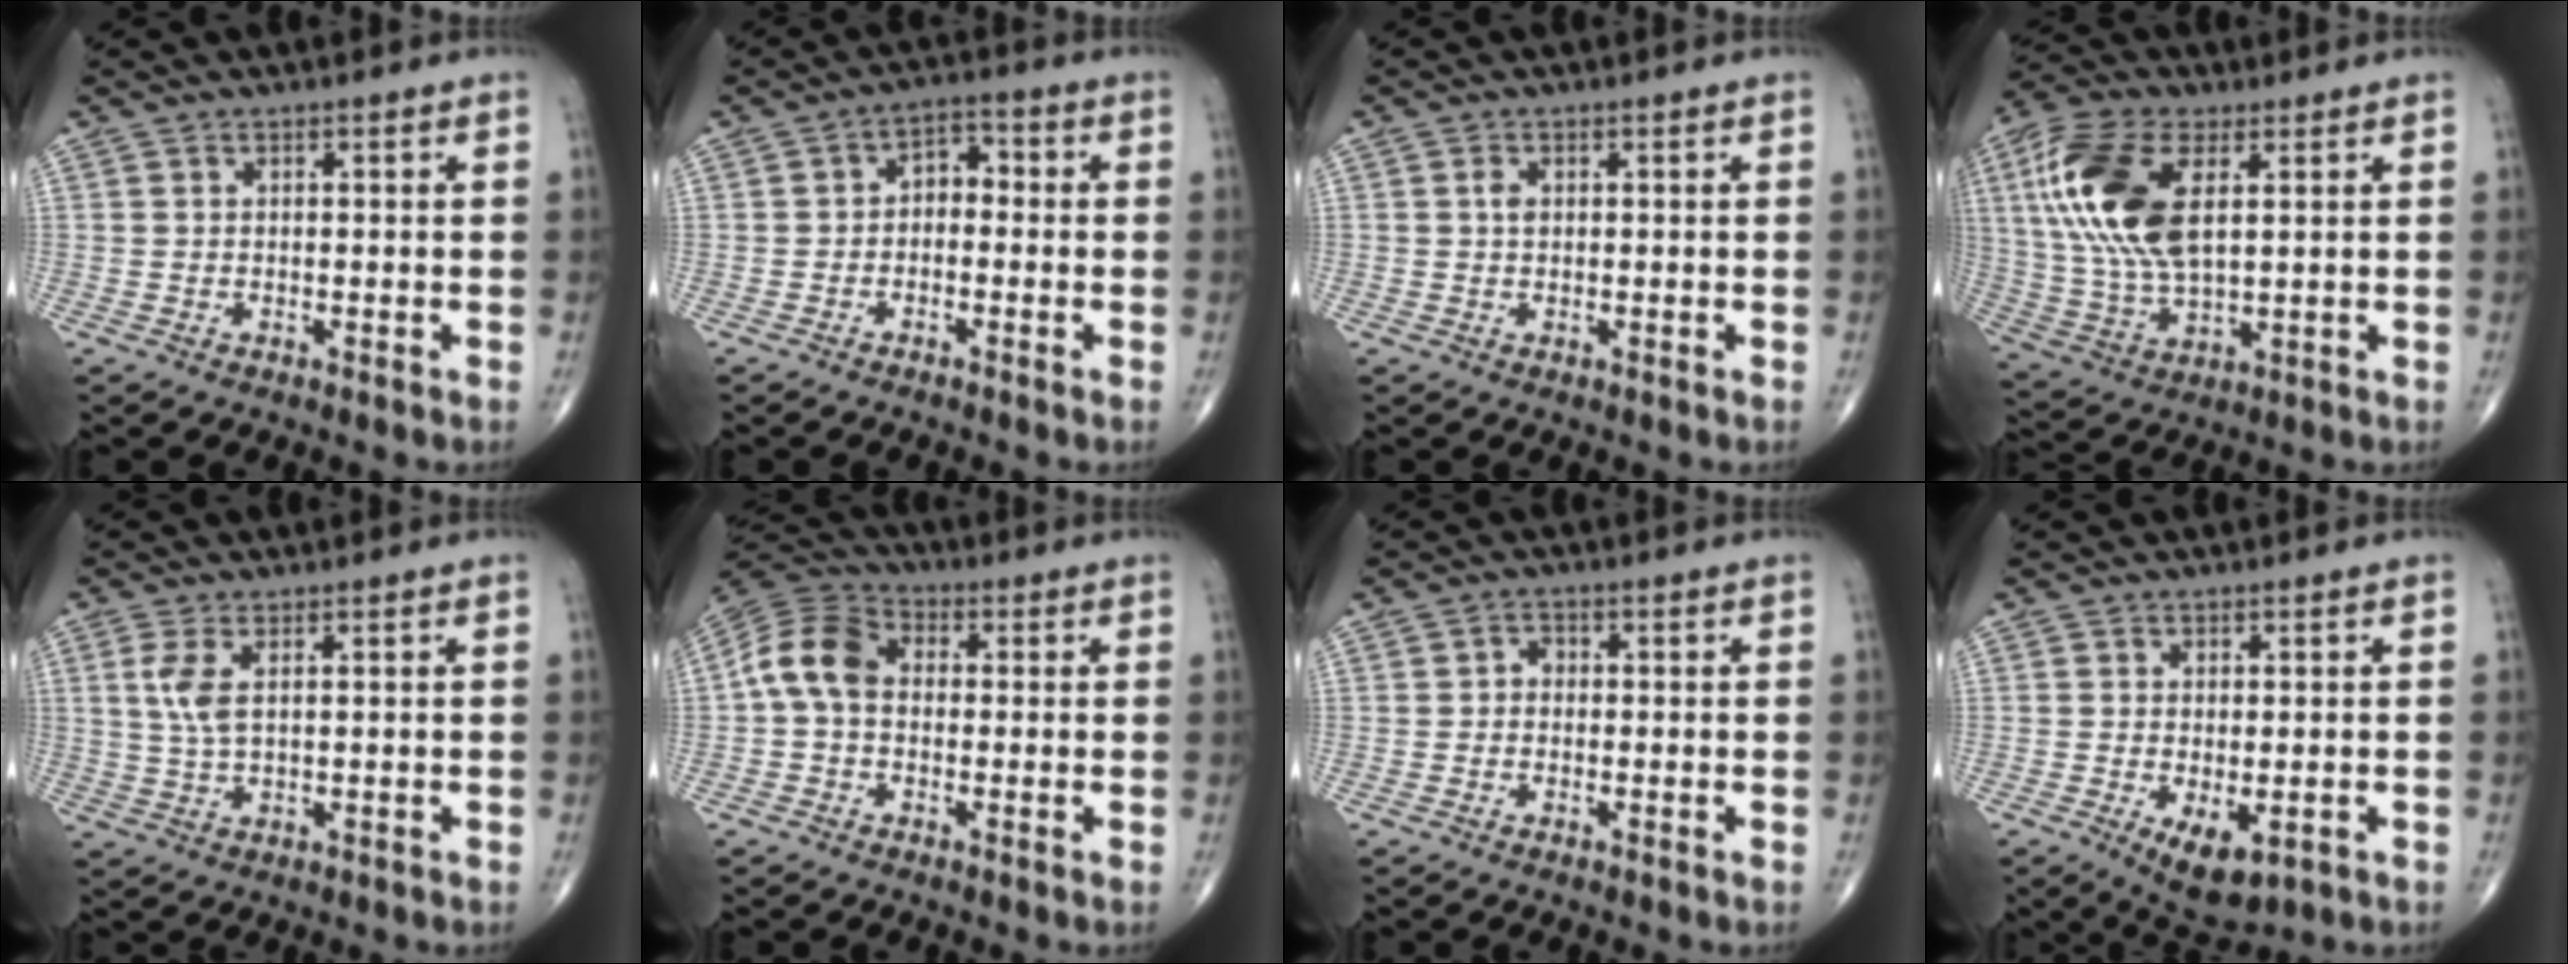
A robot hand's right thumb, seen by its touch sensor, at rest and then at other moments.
{"total": 4.2, "force": [-0.7, 2.9, 3.0], "torque": [-0.028, 0.026, -0.026]}
{"total": 1.3, "force": [0.2, 0.9, 0.9], "torque": [-0.013, 0.002, 0.002]}
{"total": 17.6, "force": [4.6, 8.7, 14.6], "torque": [-0.310, -0.002, 0.087]}
{"total": 4.4, "force": [1.2, 1.8, 3.8], "torque": [-0.091, -0.001, 0.030]}
{"total": 9.3, "force": [-0.1, 6.7, 6.5], "torque": [-0.117, 0.028, -0.017]}
{"total": 1.5, "force": [-0.2, 1.2, 0.9], "torque": [-0.003, 0.005, -0.010]}
{"total": 6.3, "force": [-1.9, 3.1, 5.1], "torque": [-0.078, -0.012, -0.018]}